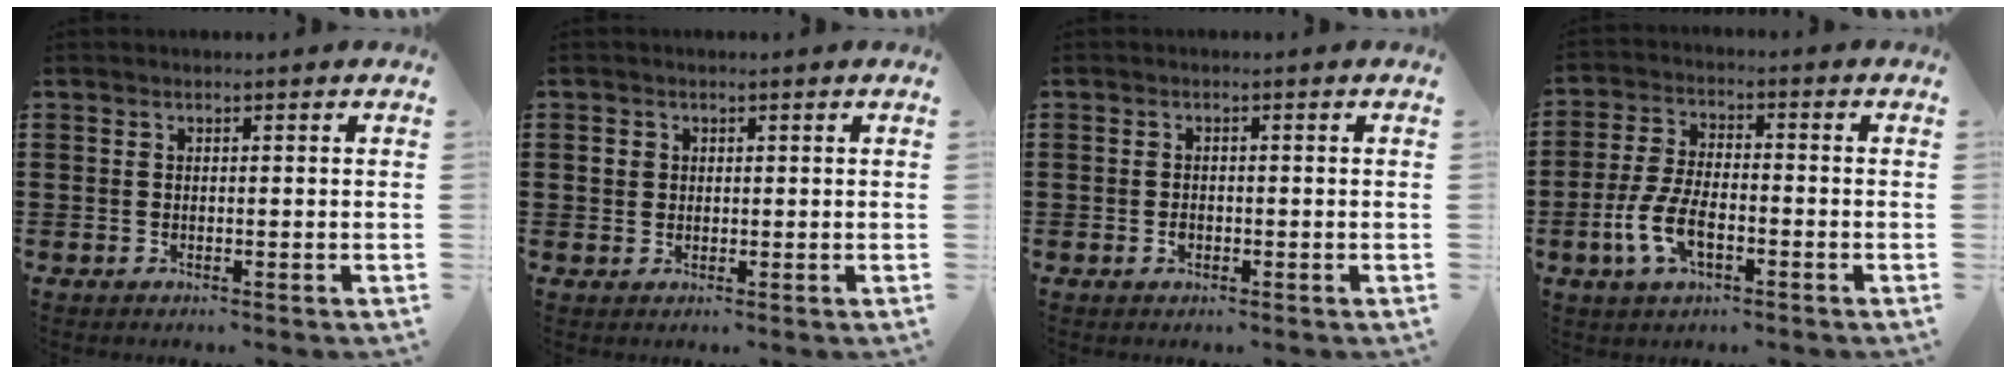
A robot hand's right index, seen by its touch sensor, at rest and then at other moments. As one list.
[{"total": 1.3, "force": [0.4, 1.2, 0.4], "torque": [-0.012, 0.005, 0.008]}, {"total": 1.2, "force": [-0.5, 0.8, 0.8], "torque": [-0.018, 0.000, -0.008]}, {"total": 7.1, "force": [-2.7, 3.2, 5.8], "torque": [-0.138, -0.004, -0.056]}]